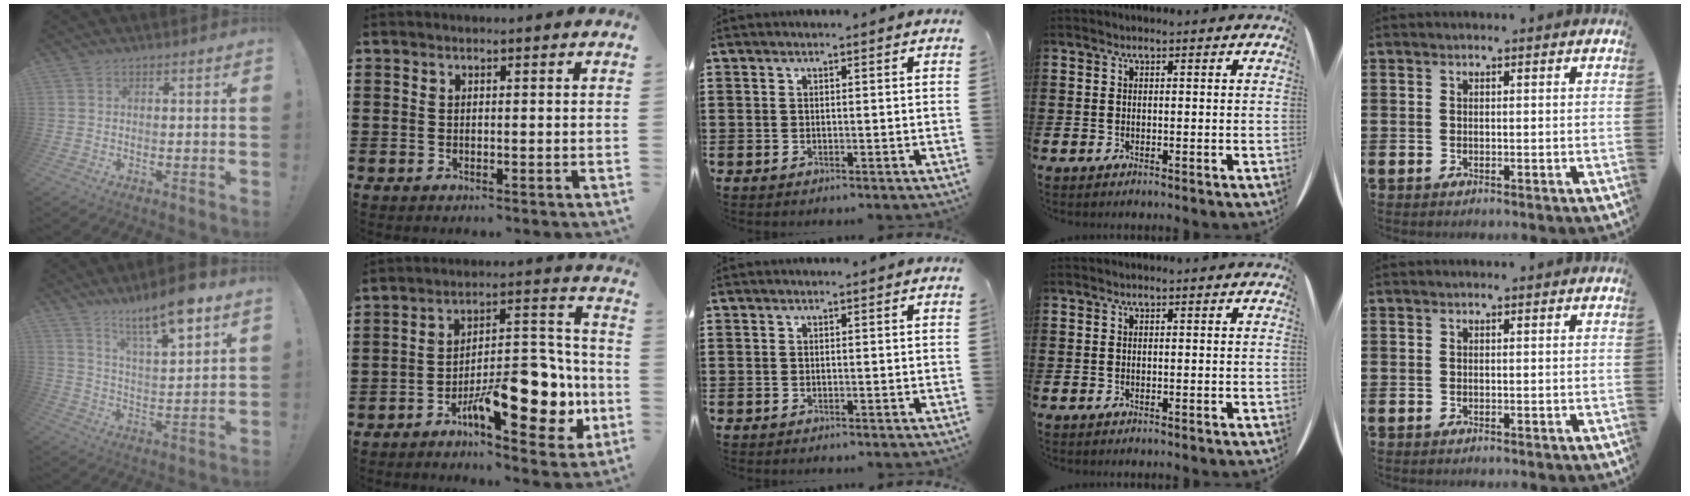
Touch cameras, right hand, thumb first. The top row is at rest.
{"thumb": {"total": 12.8, "force": [9.2, 1.7, 8.8], "torque": [-0.150, -0.057, 0.149]}, "index": {"total": 14.7, "force": [-6.9, 6.1, 11.5], "torque": [-0.153, 0.015, -0.114]}}